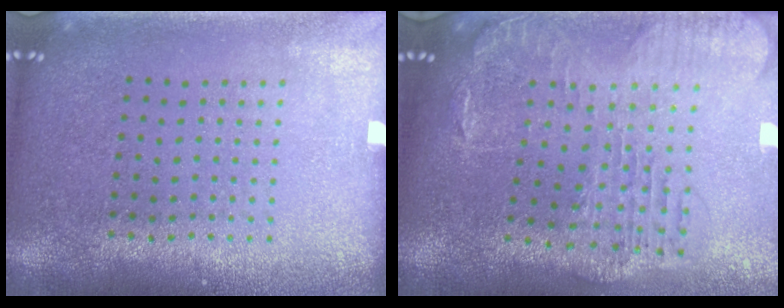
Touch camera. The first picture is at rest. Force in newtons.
{"total": 1.8, "press": 1.6, "slide": 0.7}